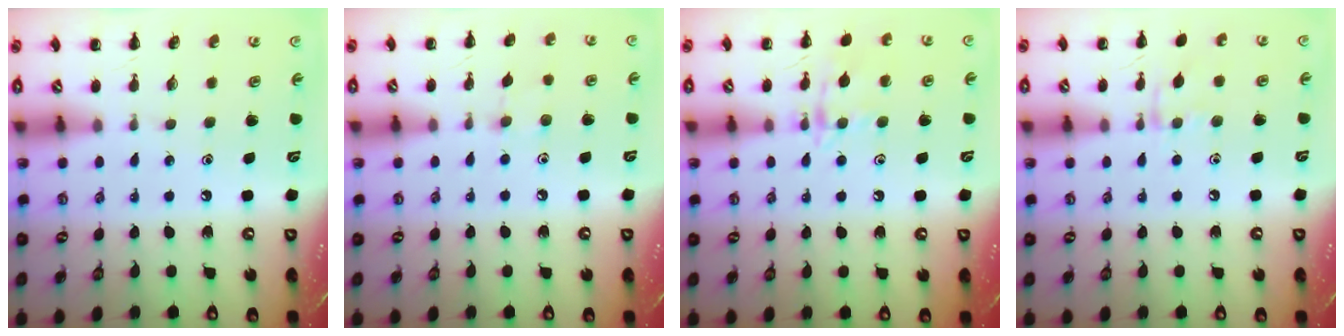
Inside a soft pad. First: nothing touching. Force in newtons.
{"total": 5.7, "press": 5.4, "slide": 2.0}
{"total": 11.9, "press": 11.9, "slide": 1.0}
{"total": 6.3, "press": 6.2, "slide": 0.9}